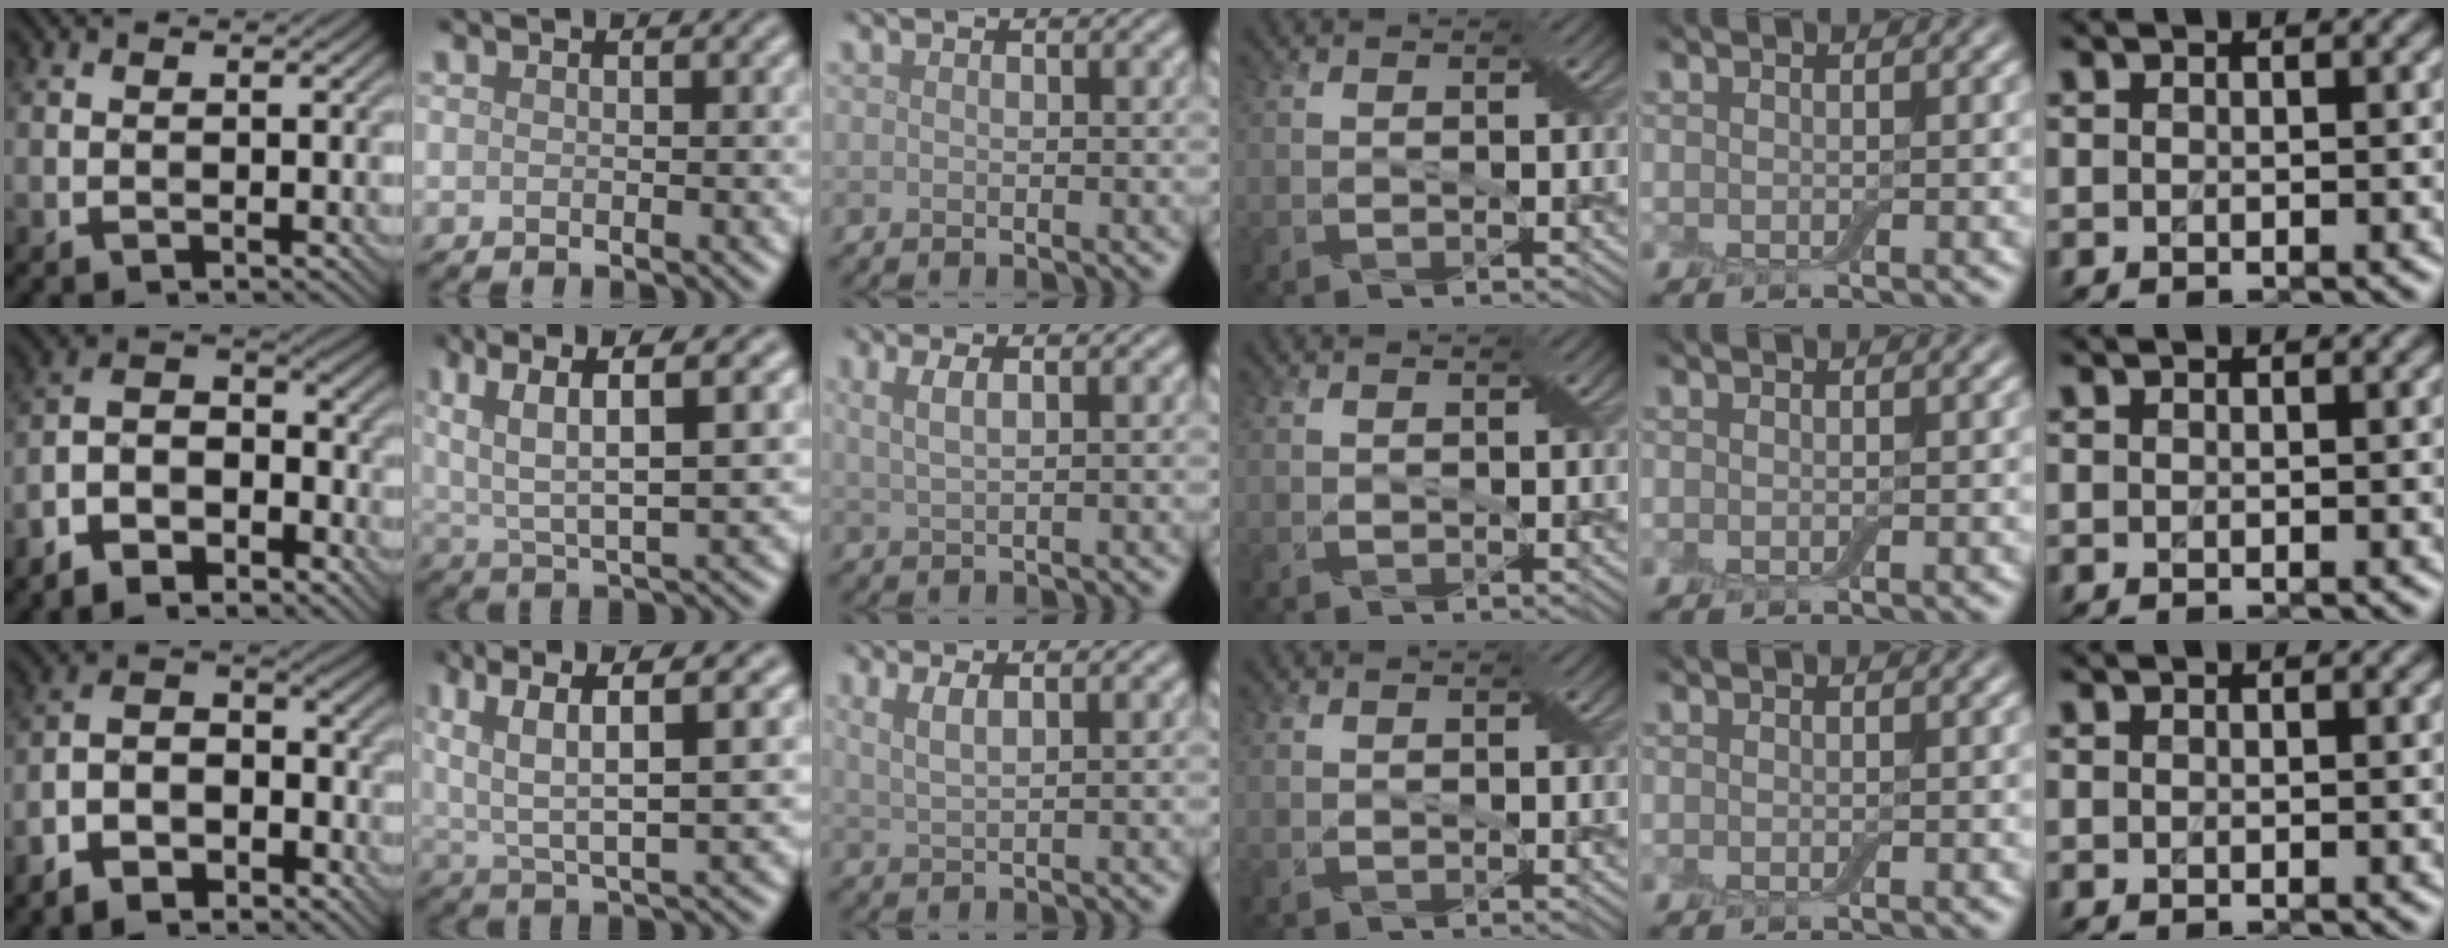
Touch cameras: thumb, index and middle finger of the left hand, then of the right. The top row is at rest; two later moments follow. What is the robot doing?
{"motion": "extract", "object": "backpack"}